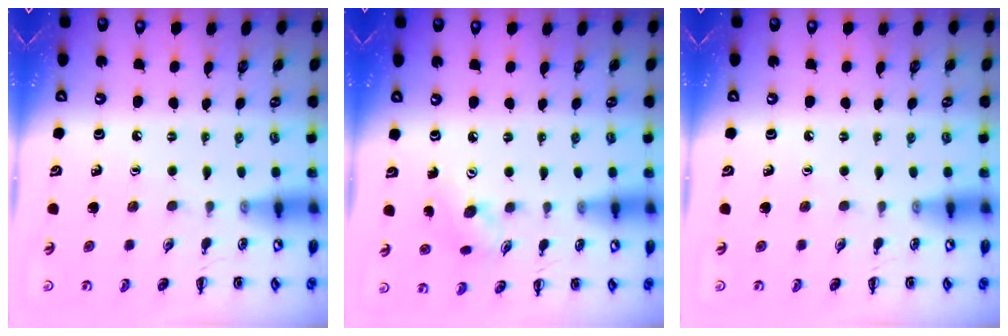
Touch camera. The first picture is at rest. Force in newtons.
{"total": 6.4, "press": 6.4, "slide": 0.3}
{"total": 0.0}